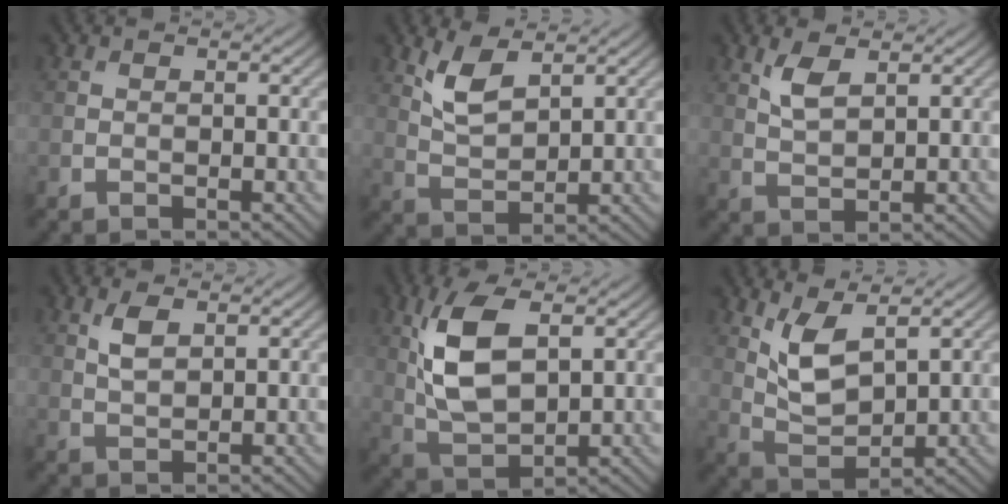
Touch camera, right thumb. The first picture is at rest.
{"total": 5.1, "force": [3.0, 1.9, 3.6], "torque": [-0.087, -0.003, 0.064]}
{"total": 3.2, "force": [1.8, 1.2, 2.4], "torque": [-0.058, -0.001, 0.040]}
{"total": 2.6, "force": [1.2, 1.2, 2.0], "torque": [-0.046, 0.001, 0.026]}
{"total": 9.9, "force": [2.8, 4.7, 8.2], "torque": [-0.184, -0.001, 0.054]}
{"total": 6.3, "force": [3.1, 2.5, 4.8], "torque": [-0.110, -0.007, 0.067]}